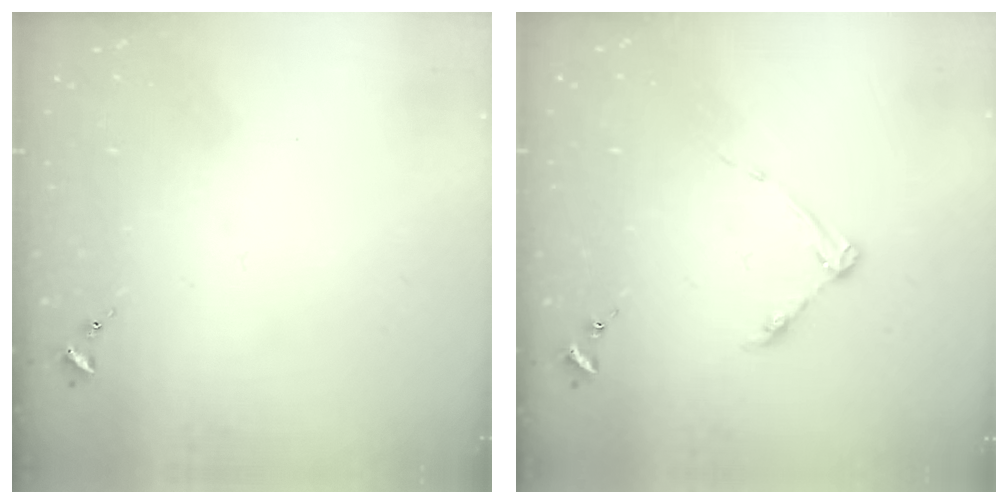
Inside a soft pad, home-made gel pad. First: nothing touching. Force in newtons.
{"total": 4.9, "press": 4.8, "slide": 0.7}